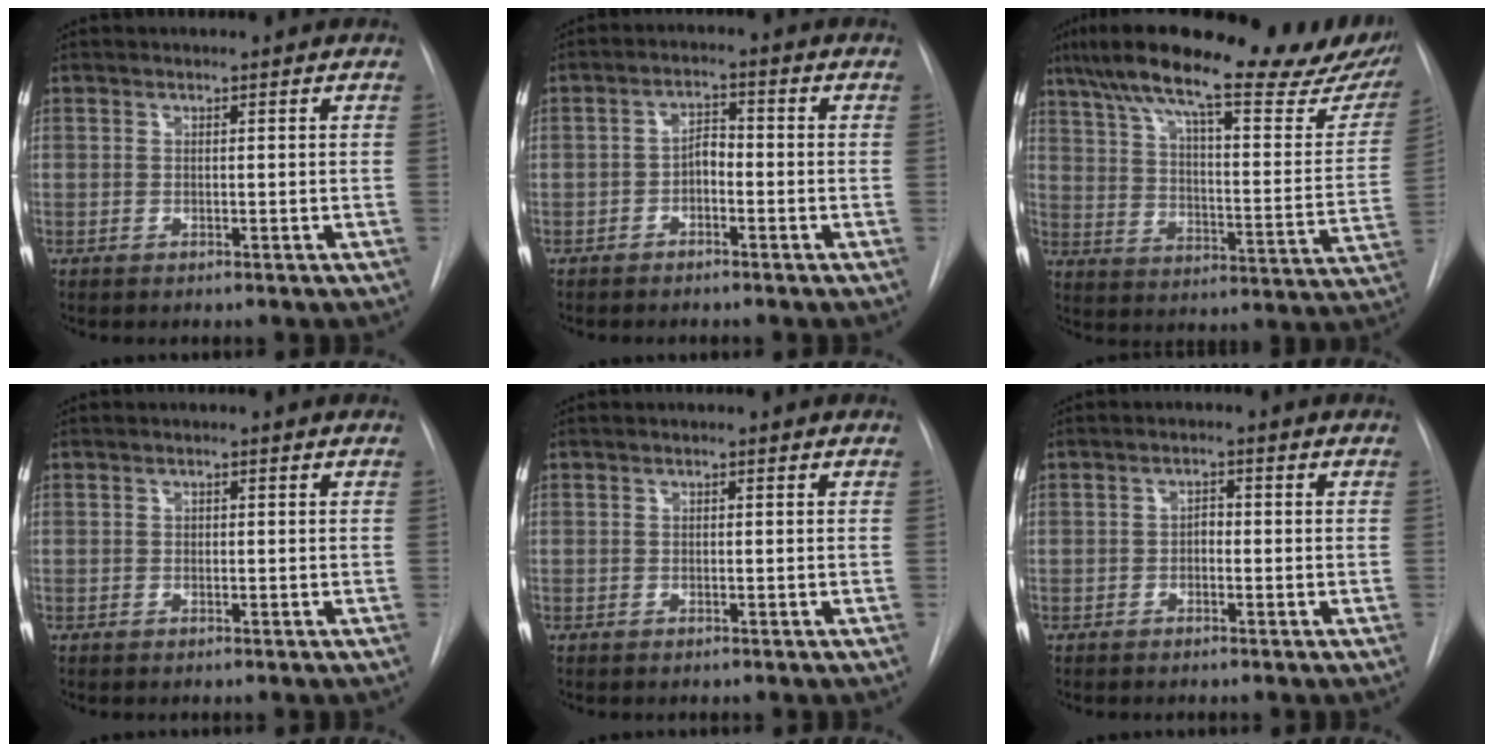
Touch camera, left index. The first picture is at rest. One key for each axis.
{"total": 2.8, "fx": -1.3, "fy": 1.4, "fz": 2.1, "tx": -0.030, "ty": 0.010, "tz": -0.025}
{"total": 31.0, "fx": 24.5, "fy": 5.6, "fz": 18.2, "tx": -0.254, "ty": -0.009, "tz": 0.326}
{"total": 0.0}
{"total": 0.0}
{"total": 1.4, "fx": -0.5, "fy": 0.9, "fz": 1.0, "tx": -0.009, "ty": 0.005, "tz": -0.011}